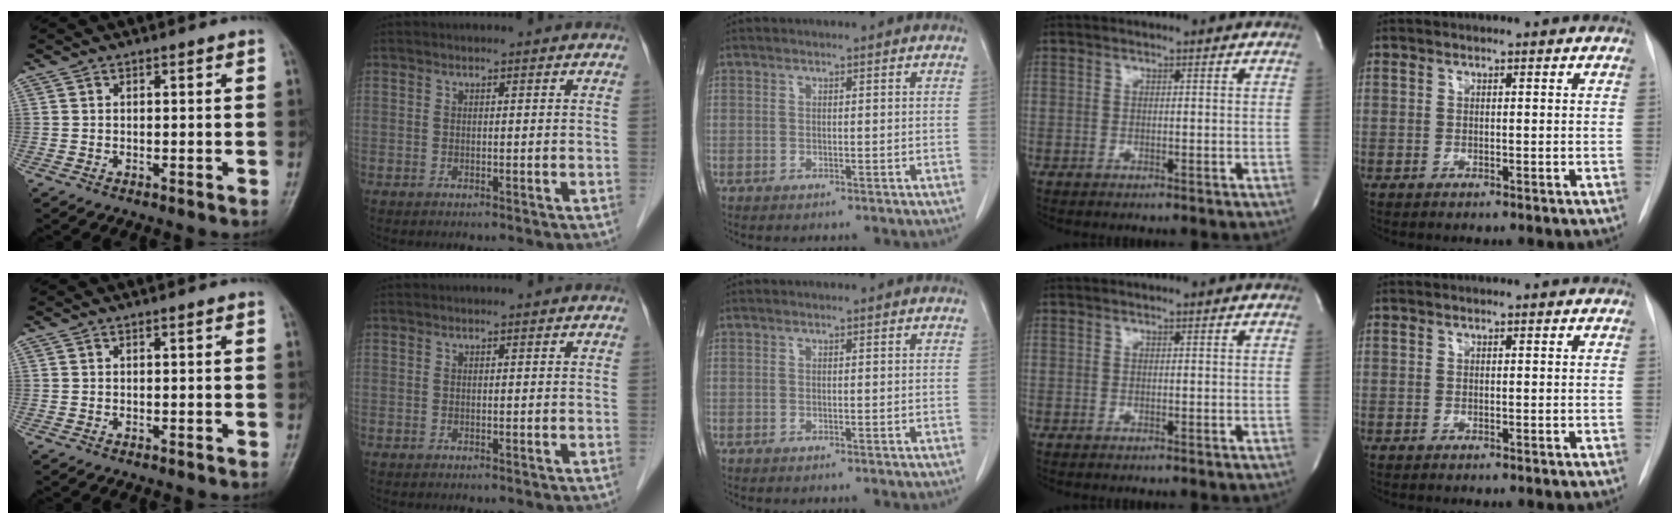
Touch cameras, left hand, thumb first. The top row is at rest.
{}